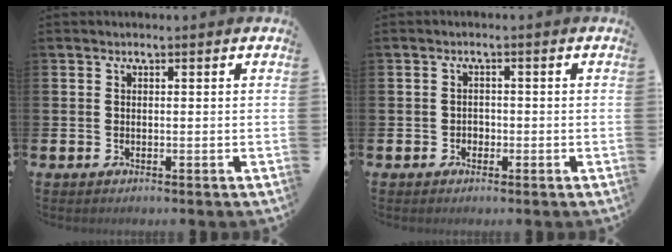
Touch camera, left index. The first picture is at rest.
{"total": 1.3, "force": [-0.6, 1.1, 0.2], "torque": [-0.007, 0.004, -0.016]}